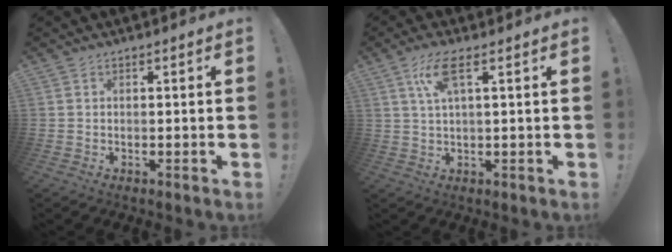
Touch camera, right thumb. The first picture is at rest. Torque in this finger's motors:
{"motor_torque": [-0.74, 0.81, 0.49, 0.15, 0.03]}